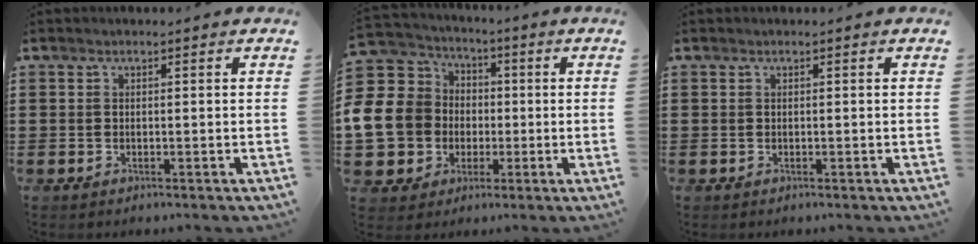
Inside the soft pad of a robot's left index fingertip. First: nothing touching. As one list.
[{"total": 12.5, "force": [-1.7, 11.6, 4.3], "torque": [-0.153, 0.018, -0.031]}, {"total": 0.0}]